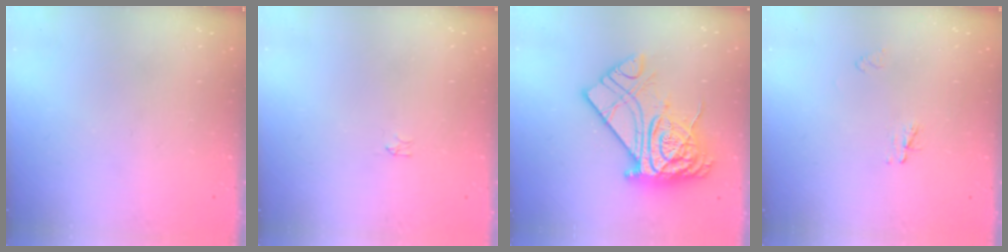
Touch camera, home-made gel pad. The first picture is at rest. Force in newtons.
{"total": 0.0}
{"total": 22.9, "press": 22.8, "slide": 2.0}
{"total": 2.3, "press": 2.3, "slide": 0.3}